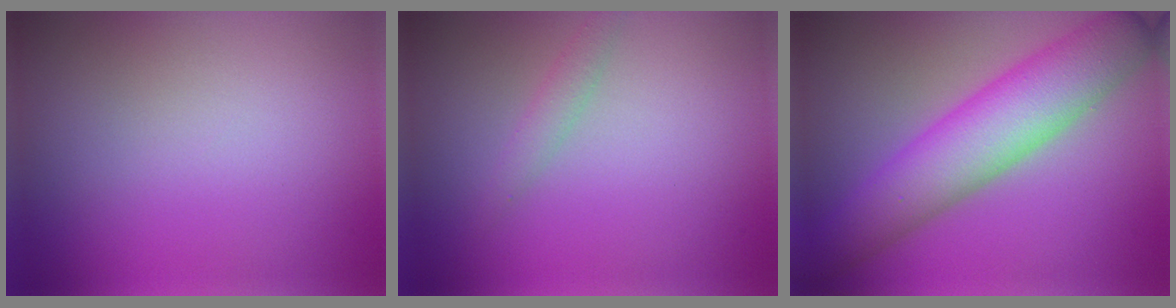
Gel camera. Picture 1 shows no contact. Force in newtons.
{"total": 1.3, "press": 1.3, "slide": 0.0}
{"total": 8.4, "press": 8.4, "slide": 0.1}